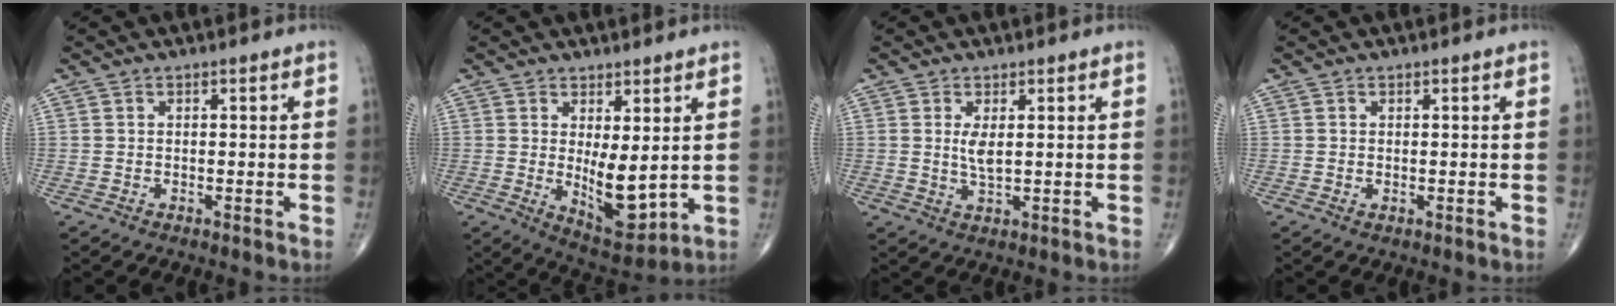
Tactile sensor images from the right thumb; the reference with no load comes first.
{"total": 8.8, "force": [0.6, 3.6, 8.0], "torque": [-0.108, -0.029, 0.028]}
{"total": 3.1, "force": [0.7, 1.0, 2.8], "torque": [-0.058, -0.011, 0.018]}
{"total": 0.5, "force": [0.0, 0.3, 0.4], "torque": [-0.009, -0.003, 0.001]}